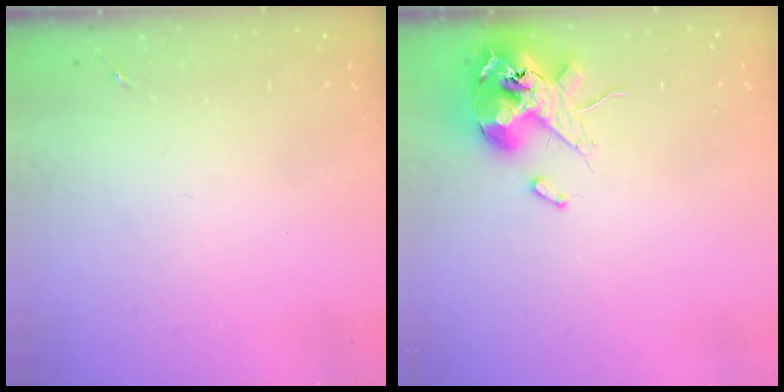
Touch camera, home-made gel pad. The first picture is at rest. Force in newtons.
{"total": 13.1, "press": 12.9, "slide": 2.2}